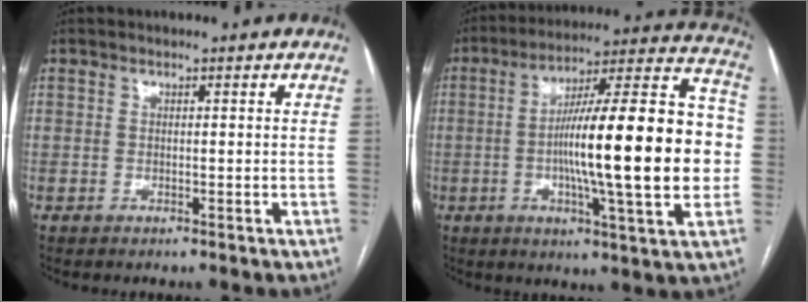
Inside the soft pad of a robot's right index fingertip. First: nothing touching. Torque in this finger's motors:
{"motor_torque": [1.76, -0.37, 1.05, 0.21]}